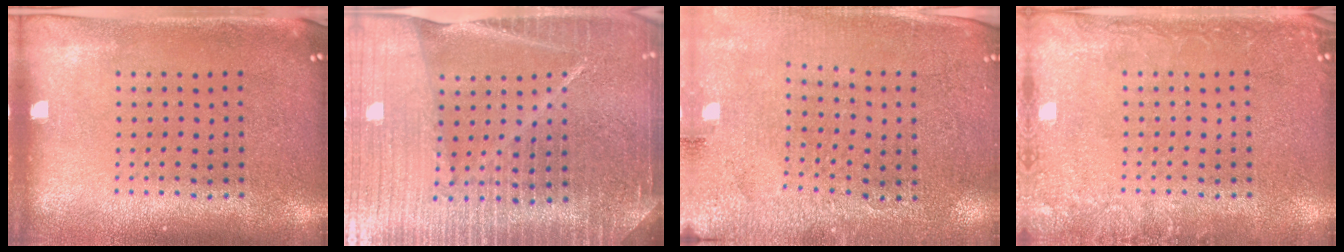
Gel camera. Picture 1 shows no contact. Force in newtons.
{"total": 6.1, "press": 5.4, "slide": 2.9}
{"total": 2.8, "press": 2.8, "slide": 0.5}
{"total": 2.4, "press": 2.4, "slide": 0.4}